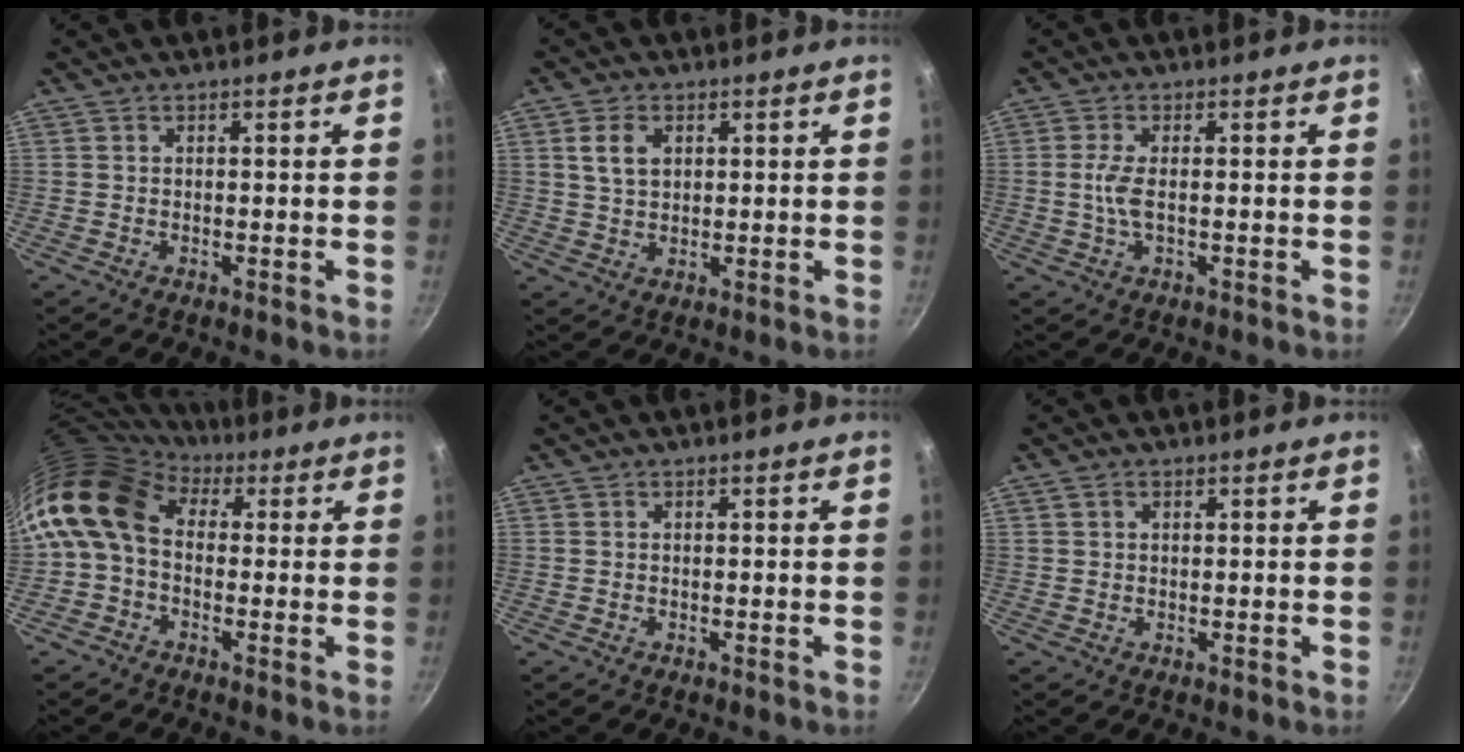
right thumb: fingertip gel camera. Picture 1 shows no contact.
{"total": 5.0, "force": [1.7, 3.4, 3.3], "torque": [-0.050, -0.003, 0.034]}
{"total": 3.5, "force": [-0.2, 1.0, 3.4], "torque": [-0.082, 0.000, -0.004]}
{"total": 12.2, "force": [1.6, 8.9, 8.2], "torque": [-0.147, 0.019, 0.005]}
{"total": 0.0}
{"total": 1.0, "force": [0.5, 0.7, 0.5], "torque": [-0.006, 0.000, 0.009]}